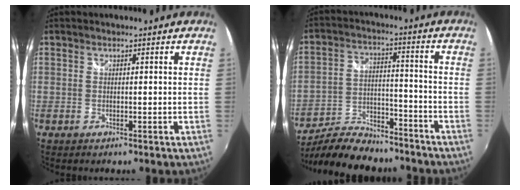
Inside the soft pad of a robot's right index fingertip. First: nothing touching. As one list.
[{"total": 17.3, "force": [-14.6, 6.1, 7.2], "torque": [-0.151, -0.003, -0.229]}]